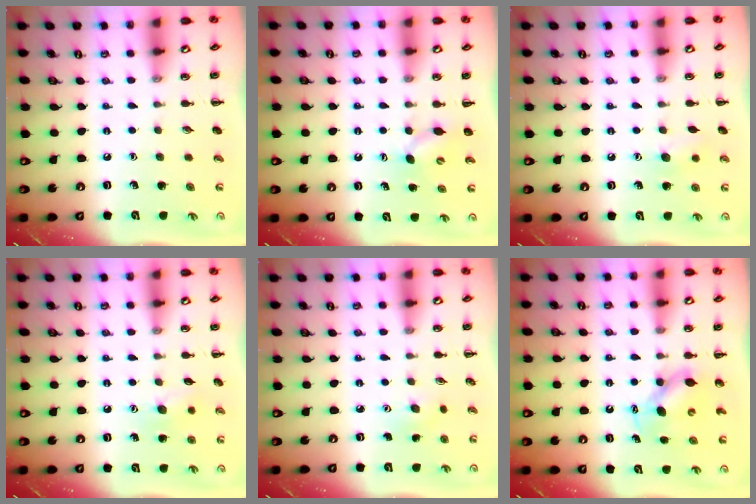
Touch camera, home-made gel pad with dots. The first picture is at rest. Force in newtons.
{"total": 5.1, "press": 4.9, "slide": 1.4}
{"total": 6.9, "press": 6.7, "slide": 1.7}
{"total": 8.8, "press": 8.6, "slide": 1.7}
{"total": 3.5, "press": 3.4, "slide": 0.9}
{"total": 6.6, "press": 6.6, "slide": 0.8}